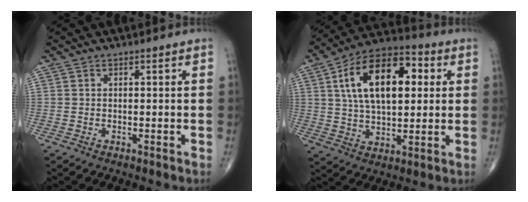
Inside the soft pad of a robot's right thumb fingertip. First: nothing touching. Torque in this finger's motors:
{"motor_torque": [-0.50, 1.37, 1.15, 0.76, 0.35]}